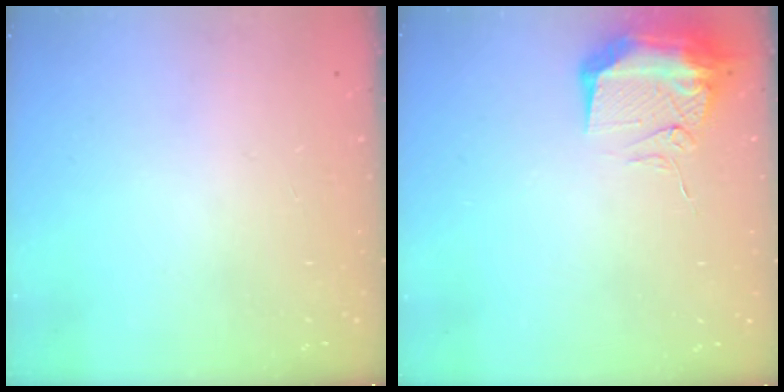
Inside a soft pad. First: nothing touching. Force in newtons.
{"total": 13.6, "press": 12.0, "slide": 6.4}